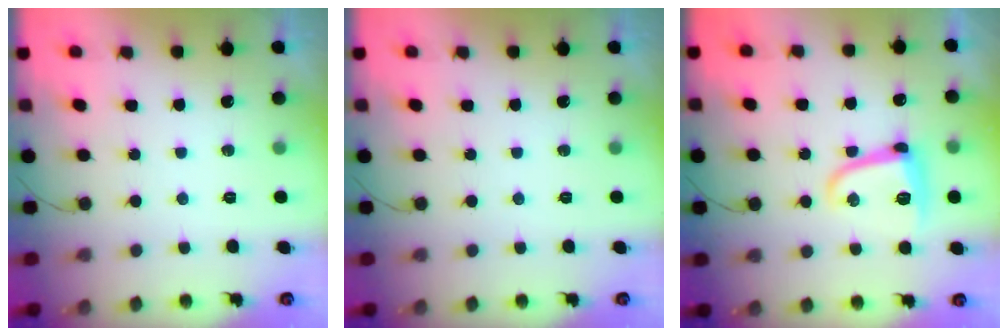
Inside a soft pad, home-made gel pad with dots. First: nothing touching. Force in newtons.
{"total": 0.0}
{"total": 10.3, "press": 10.3, "slide": 0.8}